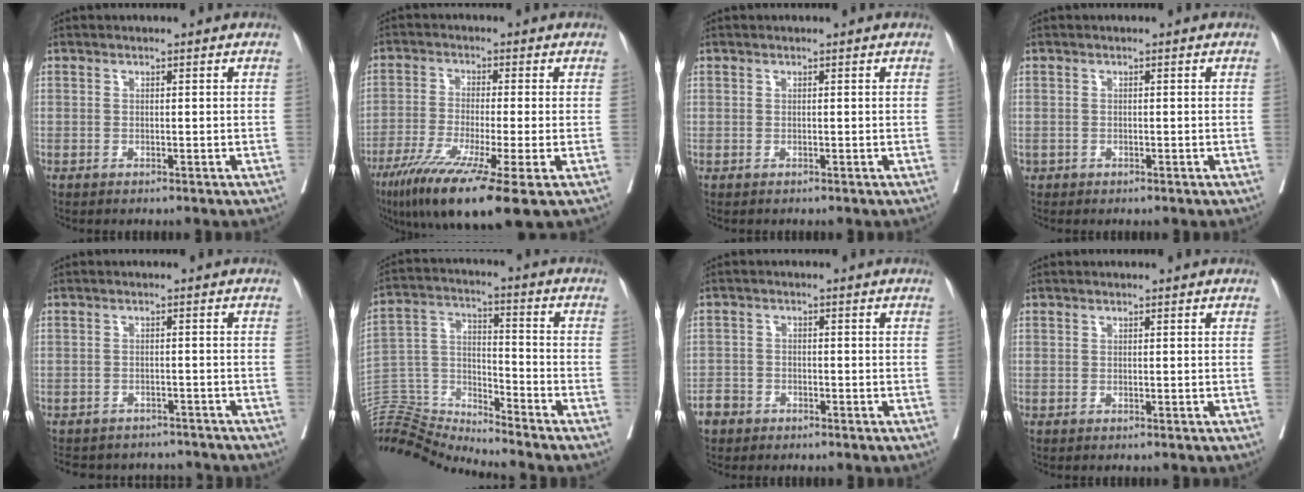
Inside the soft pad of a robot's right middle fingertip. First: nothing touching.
{"total": 13.4, "force": [-7.6, 0.1, 11.0], "torque": [-0.186, -0.042, -0.126]}
{"total": 0.0}
{"total": 0.7, "force": [-0.3, 0.6, 0.2], "torque": [-0.004, 0.005, -0.001]}
{"total": 12.2, "force": [-11.1, 4.3, 2.7], "torque": [-0.058, 0.011, -0.133]}
{"total": 16.1, "force": [-15.9, -0.4, 2.6], "torque": [-0.056, 0.040, -0.291]}
{"total": 3.1, "force": [-2.2, 2.1, 0.5], "torque": [-0.013, 0.008, -0.039]}
{"total": 0.0}